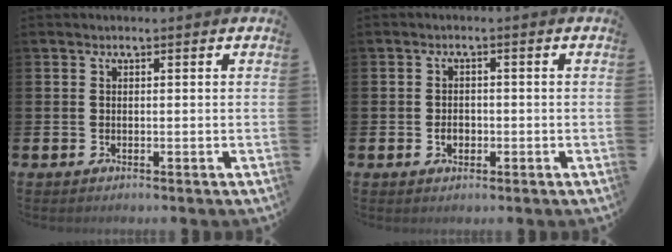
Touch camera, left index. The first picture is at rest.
{"total": 2.0, "force": [-0.5, 1.4, 1.2], "torque": [-0.016, 0.001, -0.015]}